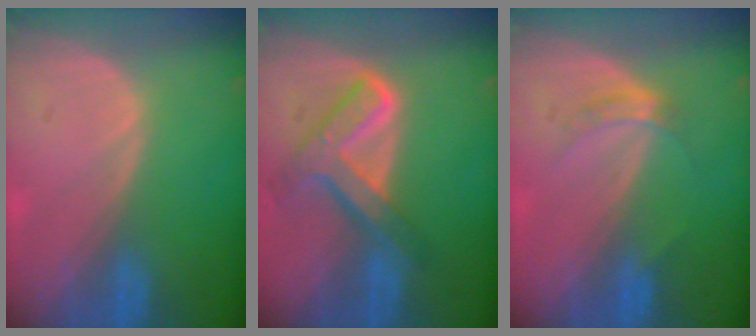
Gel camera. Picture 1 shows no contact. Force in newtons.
{"total": 7.9, "press": 6.7, "slide": 4.1}
{"total": 2.8, "press": 2.5, "slide": 1.3}